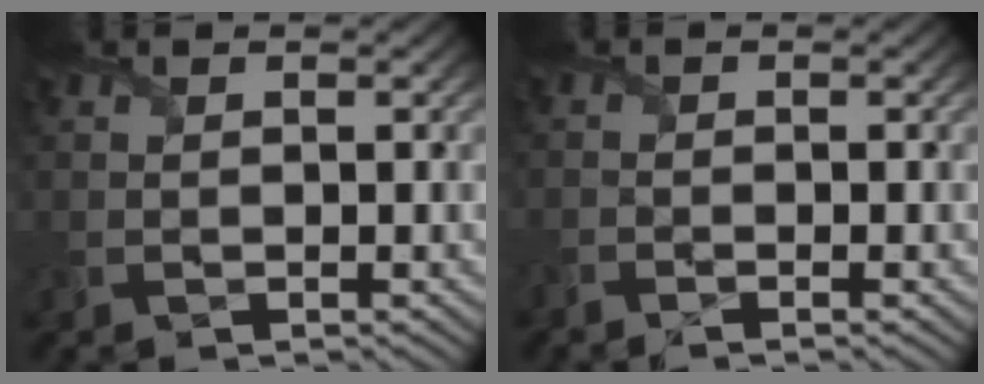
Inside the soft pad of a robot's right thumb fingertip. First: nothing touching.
{"total": 1.2, "force": [-1.1, 0.0, 0.5], "torque": [-0.015, -0.003, -0.026]}